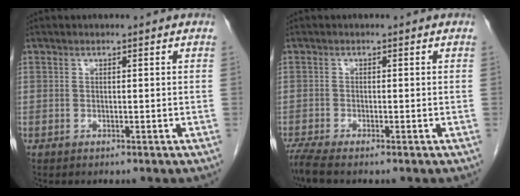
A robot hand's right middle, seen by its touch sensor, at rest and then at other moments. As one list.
[{"total": 2.4, "force": [-2.0, -0.2, 1.3], "torque": [-0.034, -0.008, -0.046]}]